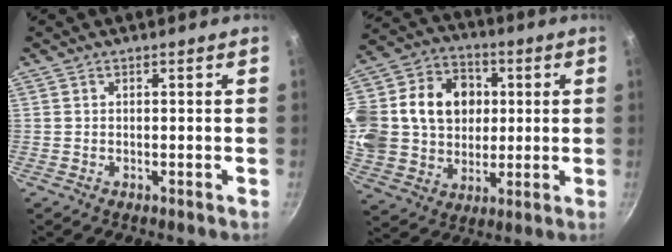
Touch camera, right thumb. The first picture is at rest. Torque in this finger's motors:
{"motor_torque": [1.84, 2.08, 0.26, -0.14, 0.19]}